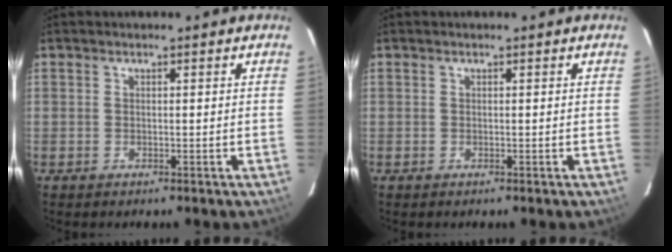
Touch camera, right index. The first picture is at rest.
{"total": 0.0}